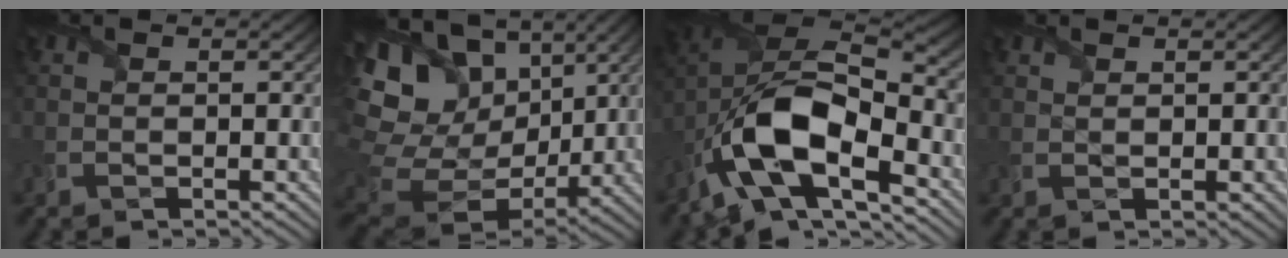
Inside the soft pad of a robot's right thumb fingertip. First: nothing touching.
{"total": 19.9, "force": [6.2, 14.6, 12.1], "torque": [-0.295, 0.018, 0.136]}
{"total": 14.4, "force": [-6.3, 6.4, 11.3], "torque": [-0.222, -0.011, -0.123]}
{"total": 1.1, "force": [1.1, 0.2, 0.1], "torque": [-0.006, 0.000, 0.024]}